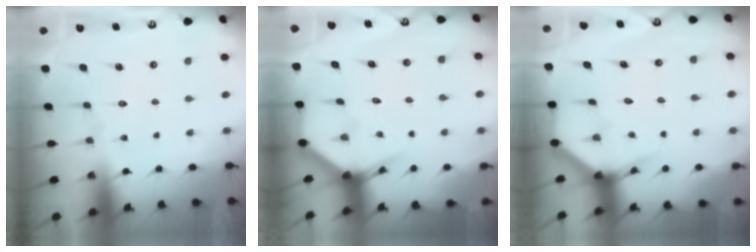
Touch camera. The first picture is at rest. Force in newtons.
{"total": 3.9, "press": 3.9, "slide": 0.2}
{"total": 4.0, "press": 4.0, "slide": 0.2}